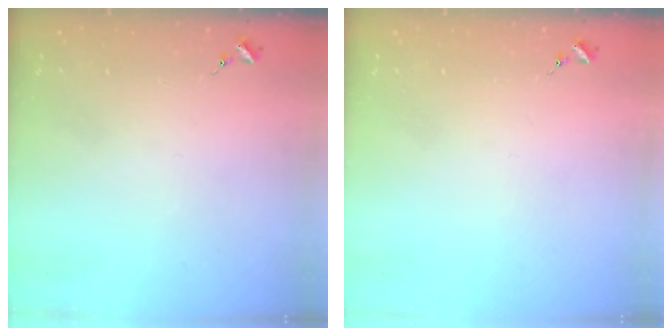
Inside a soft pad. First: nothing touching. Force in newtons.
{"total": 0.0}